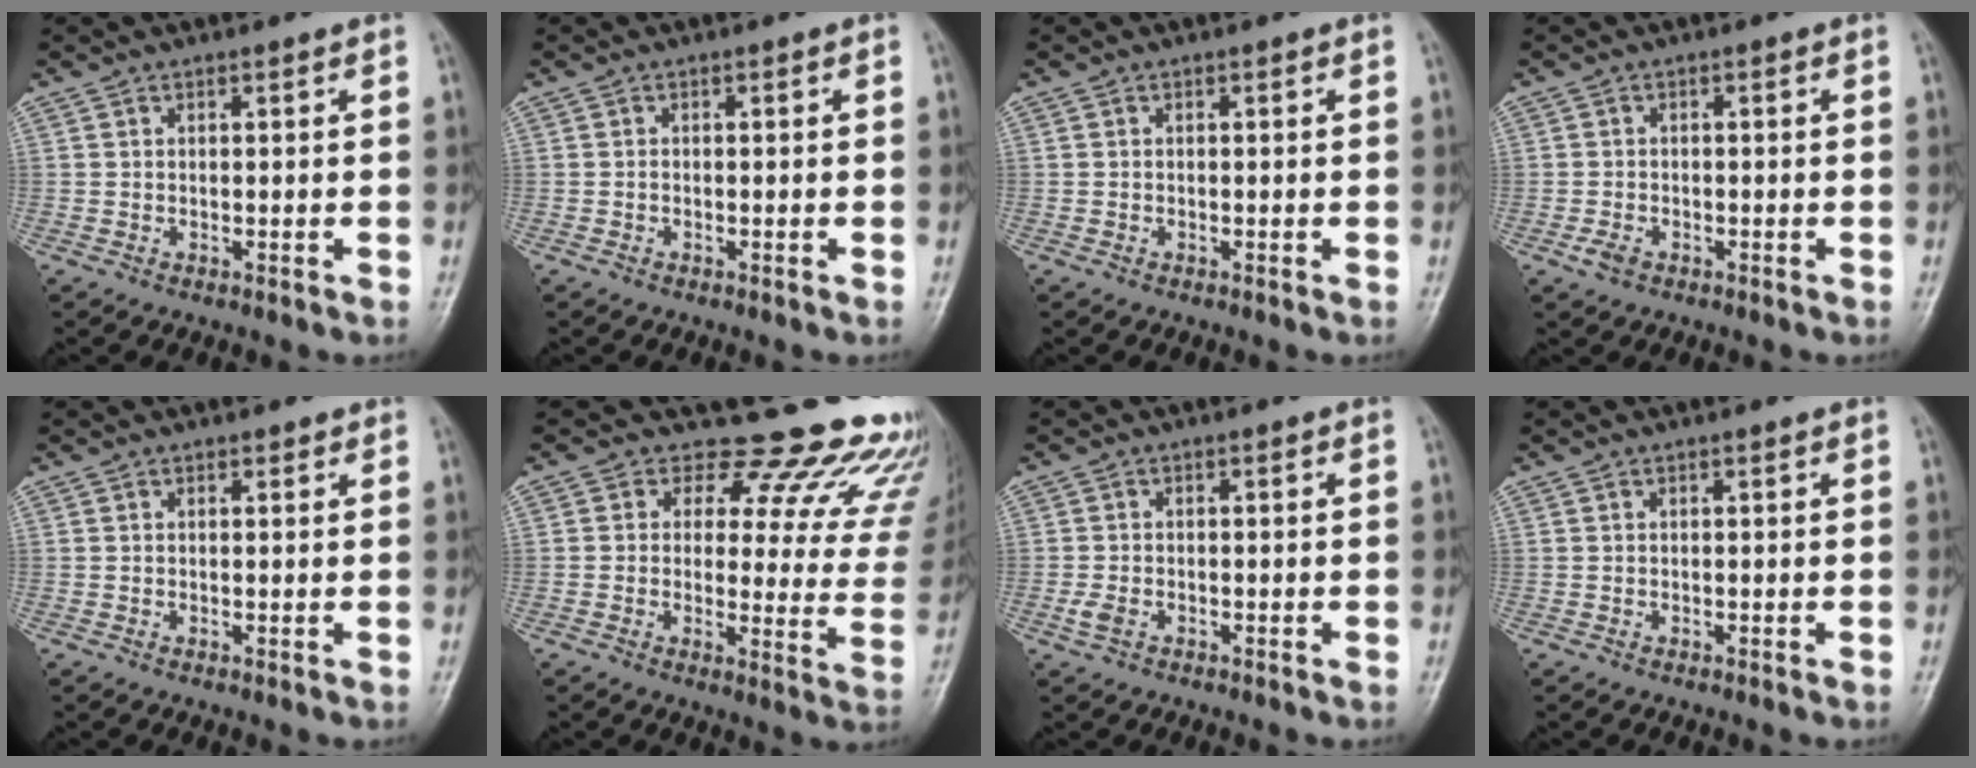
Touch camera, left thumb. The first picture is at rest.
{"total": 0.0}
{"total": 0.0}
{"total": 2.0, "force": [-1.1, 1.4, 1.0], "torque": [-0.022, 0.002, -0.021]}
{"total": 0.7, "force": [0.5, 0.4, 0.2], "torque": [0.000, -0.004, 0.004]}
{"total": 19.2, "force": [15.2, 8.5, 8.2], "torque": [-0.050, -0.102, 0.152]}
{"total": 2.0, "force": [-1.0, 1.2, 1.2], "torque": [-0.036, 0.000, -0.021]}
{"total": 0.0}